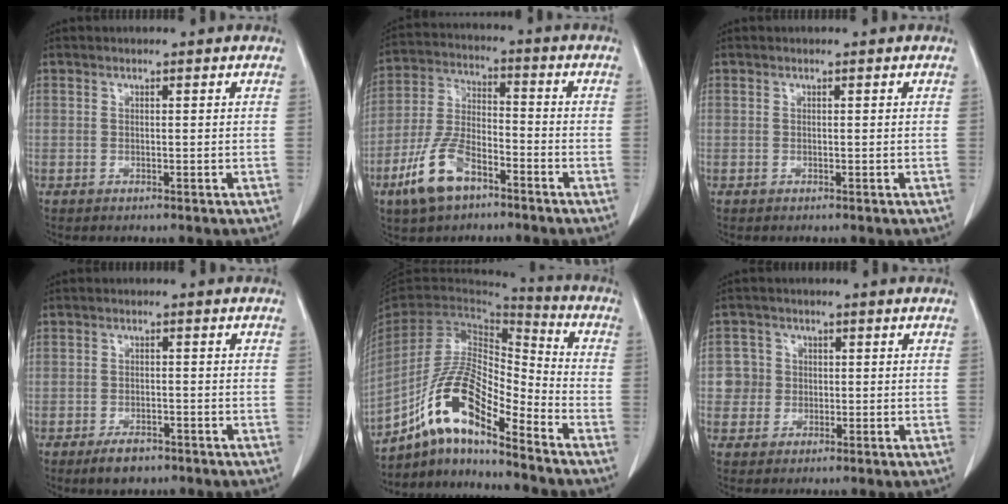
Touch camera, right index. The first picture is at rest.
{"total": 10.6, "force": [-6.2, 4.7, 7.2], "torque": [-0.167, 0.001, -0.120]}
{"total": 0.0}
{"total": 3.7, "force": [-2.6, 1.8, 1.9], "torque": [-0.035, -0.001, -0.036]}
{"total": 14.2, "force": [-9.3, 3.1, 10.3], "torque": [-0.207, 0.017, -0.170]}
{"total": 3.8, "force": [-0.2, 3.8, 0.1], "torque": [0.009, 0.011, -0.003]}